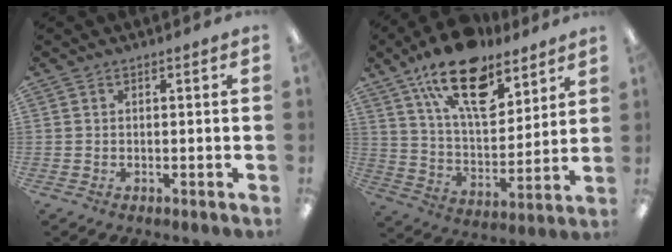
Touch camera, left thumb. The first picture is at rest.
{"total": 20.8, "force": [13.5, 9.7, 12.5], "torque": [-0.206, -0.066, 0.234]}